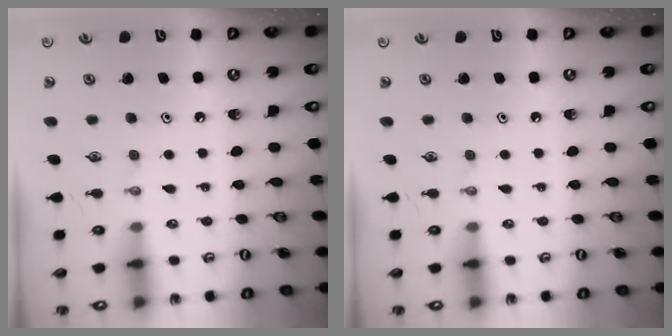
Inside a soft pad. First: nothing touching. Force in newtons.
{"total": 0.0}